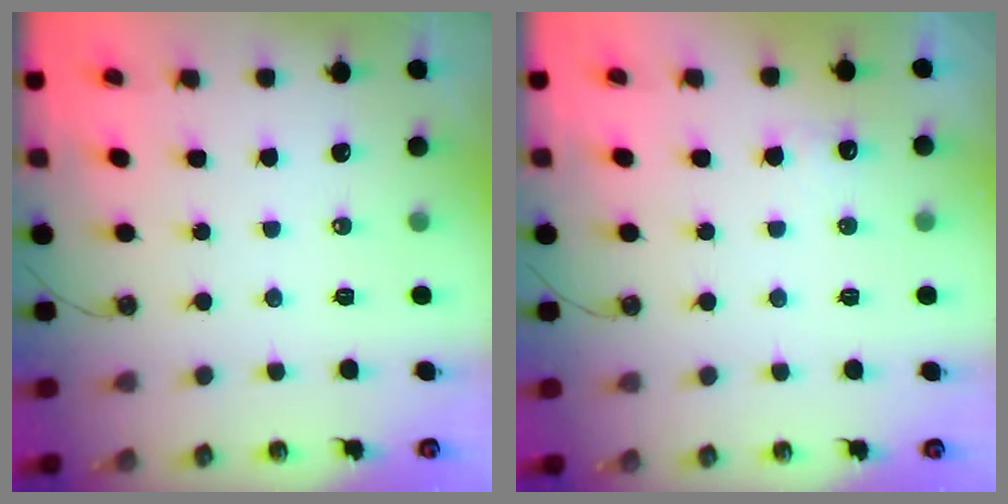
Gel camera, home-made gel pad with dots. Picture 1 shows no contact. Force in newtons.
{"total": 4.6, "press": 4.4, "slide": 1.2}